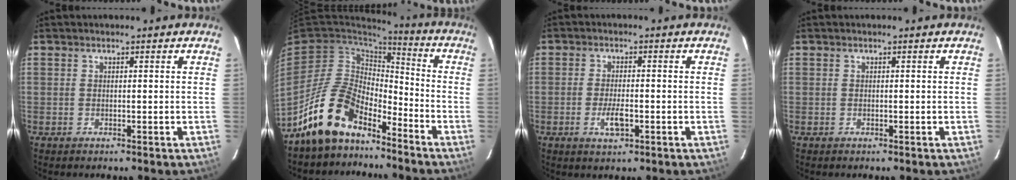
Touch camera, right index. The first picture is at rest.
{"total": 14.2, "force": [-10.7, 6.3, 6.7], "torque": [-0.142, 0.014, -0.198]}
{"total": 4.3, "force": [-1.6, 1.5, 3.7], "torque": [-0.077, -0.005, -0.028]}
{"total": 0.0}